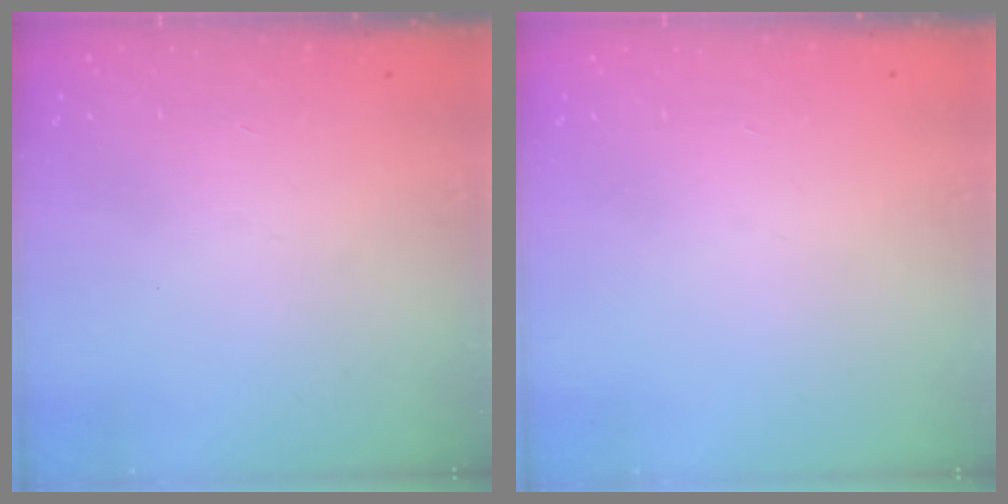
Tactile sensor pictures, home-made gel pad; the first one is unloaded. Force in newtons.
{"total": 0.0}